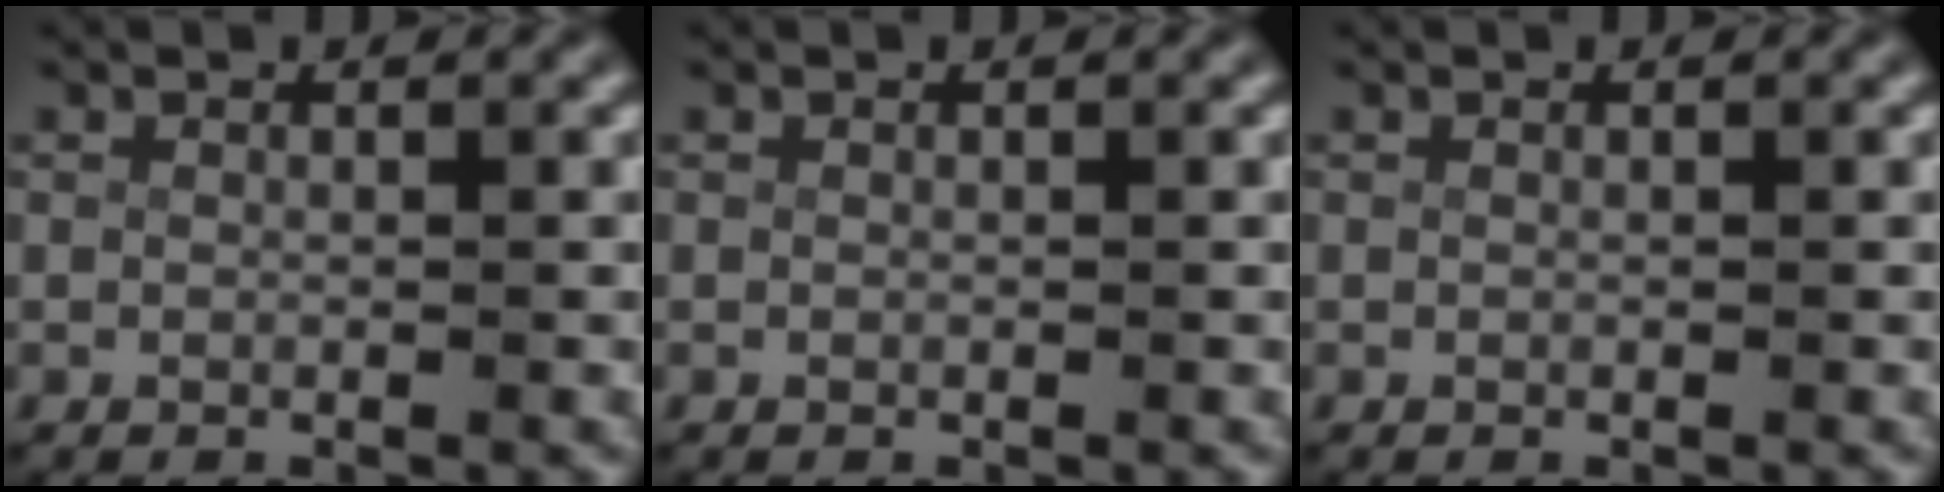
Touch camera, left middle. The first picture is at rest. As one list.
[{"total": 0.0}, {"total": 0.0}]